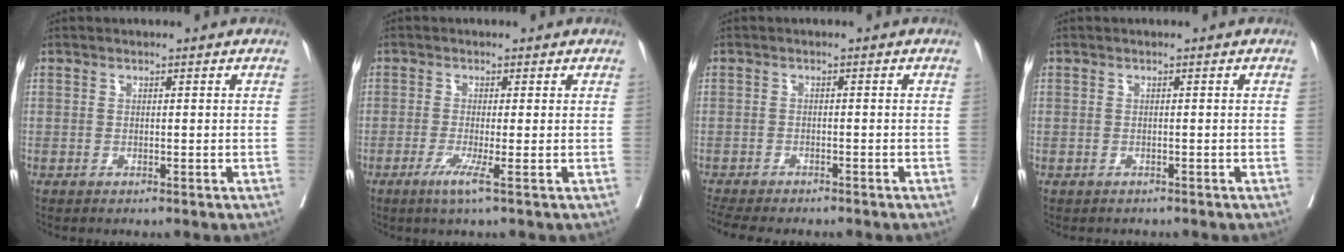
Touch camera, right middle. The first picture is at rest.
{"total": 3.0, "force": [-1.0, -1.4, 2.4], "torque": [-0.044, -0.010, -0.024]}
{"total": 8.3, "force": [-7.4, 1.2, 3.7], "torque": [-0.057, -0.006, -0.108]}
{"total": 0.6, "force": [-0.6, -0.2, -0.1], "torque": [-0.006, 0.000, -0.010]}